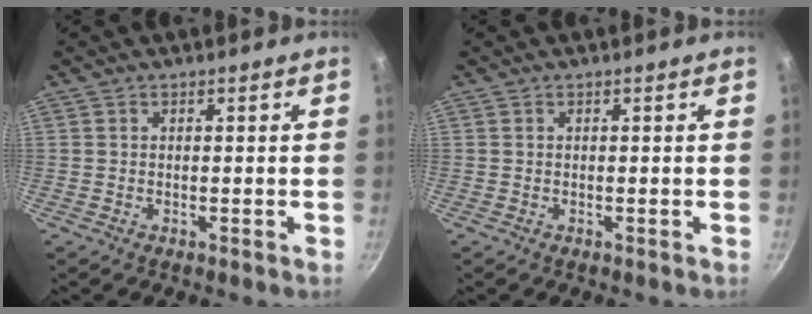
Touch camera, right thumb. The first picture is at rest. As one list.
[{"total": 0.0}]